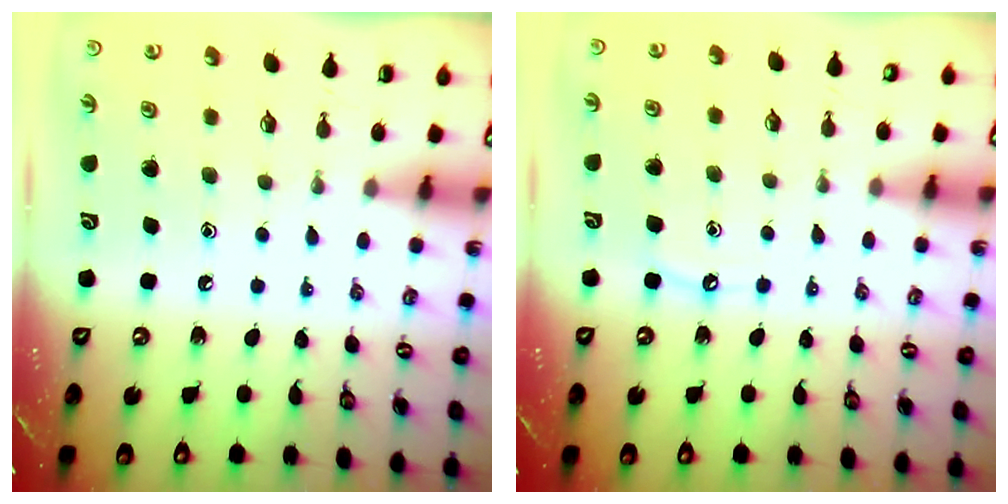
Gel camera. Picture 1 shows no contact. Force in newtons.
{"total": 5.1, "press": 5.1, "slide": 0.6}